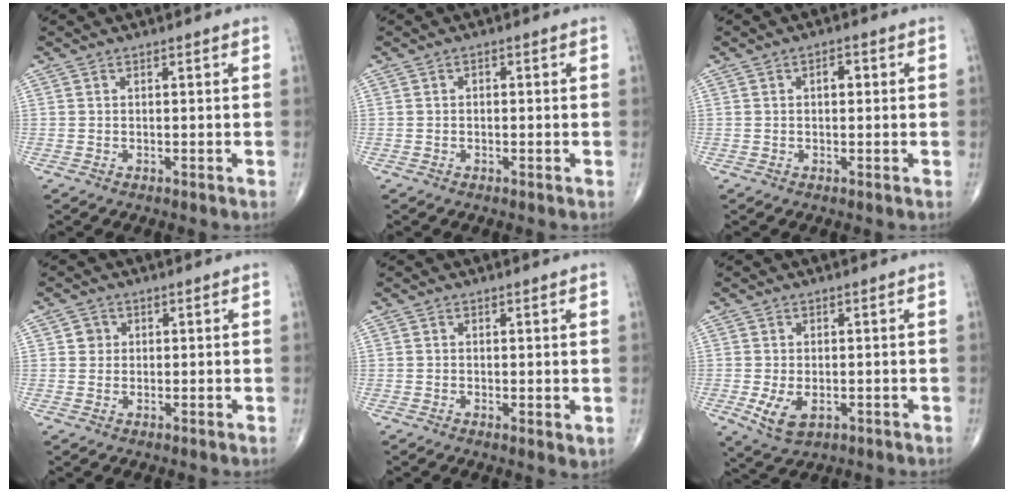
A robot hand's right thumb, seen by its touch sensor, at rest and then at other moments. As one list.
[{"total": 0.7, "force": [0.0, 0.5, 0.5], "torque": [-0.001, 0.003, -0.004]}, {"total": 2.1, "force": [0.4, 1.2, 1.7], "torque": [-0.021, 0.008, 0.002]}, {"total": 2.0, "force": [0.5, 1.9, 0.5], "torque": [0.003, 0.001, 0.004]}, {"total": 2.0, "force": [0.1, 0.8, 1.8], "torque": [-0.030, -0.009, 0.000]}, {"total": 5.3, "force": [-1.3, 3.1, 4.1], "torque": [-0.078, -0.010, -0.013]}]